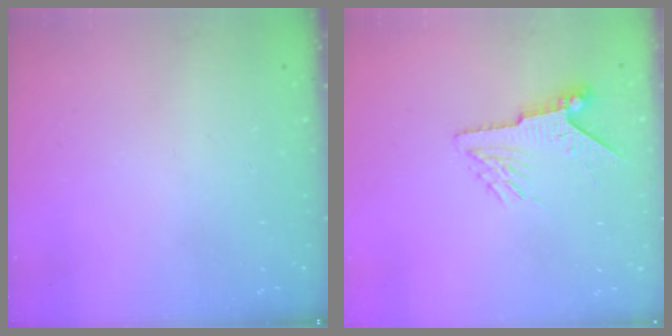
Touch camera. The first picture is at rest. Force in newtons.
{"total": 6.8, "press": 6.7, "slide": 1.1}